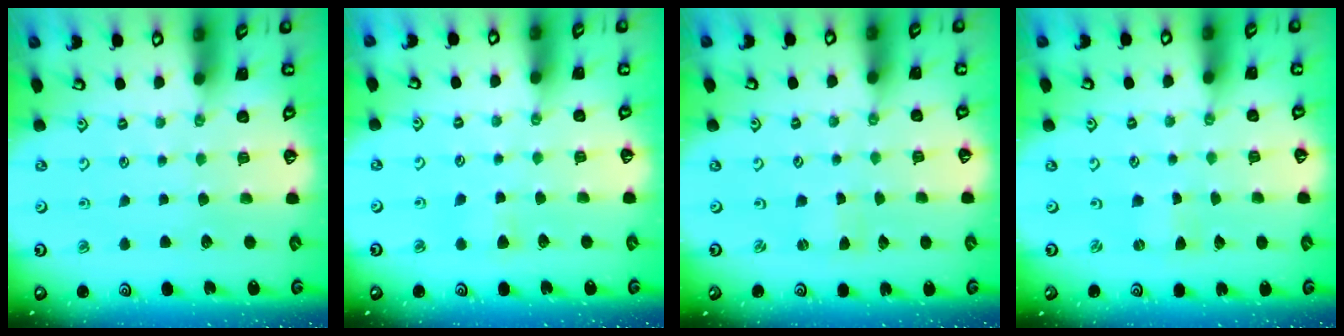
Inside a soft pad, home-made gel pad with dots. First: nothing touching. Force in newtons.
{"total": 4.1, "press": 4.1, "slide": 0.6}
{"total": 0.7, "press": 0.7, "slide": 0.0}
{"total": 0.0}